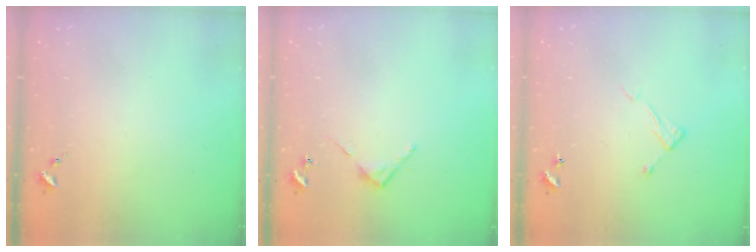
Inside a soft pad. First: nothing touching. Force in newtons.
{"total": 3.7, "press": 3.7, "slide": 0.2}
{"total": 7.1, "press": 7.1, "slide": 0.0}